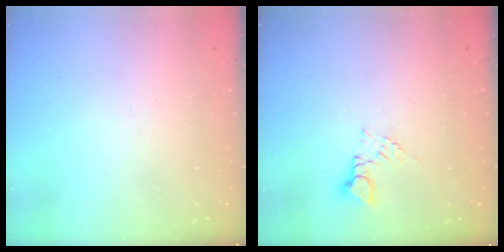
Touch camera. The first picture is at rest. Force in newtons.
{"total": 3.0, "press": 3.0, "slide": 0.4}